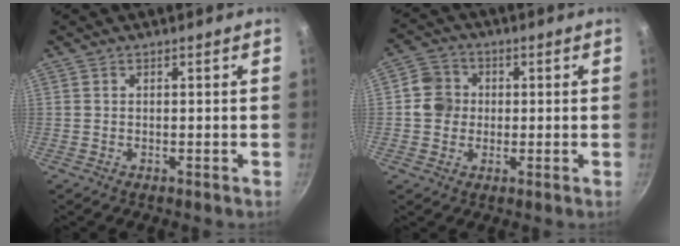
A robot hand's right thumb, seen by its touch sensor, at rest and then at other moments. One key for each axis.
{"total": 6.4, "fx": 0.1, "fy": 5.9, "fz": 2.6, "tx": -0.028, "ty": 0.011, "tz": -0.005}